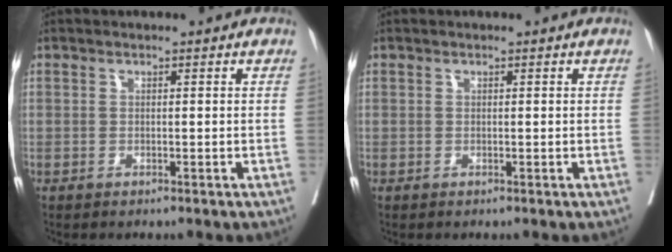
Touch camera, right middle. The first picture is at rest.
{"total": 0.0}